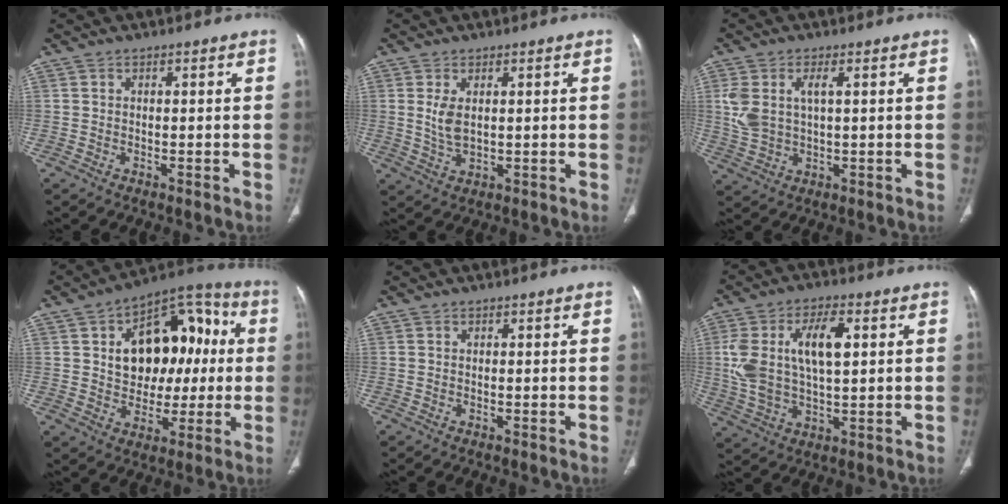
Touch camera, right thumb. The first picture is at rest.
{"total": 4.2, "force": [0.9, 2.2, 3.5], "torque": [-0.071, -0.010, 0.023]}
{"total": 7.7, "force": [1.8, 4.0, 6.4], "torque": [-0.146, 0.004, 0.044]}
{"total": 19.0, "force": [2.9, 12.8, 13.8], "torque": [-0.141, 0.035, 0.048]}
{"total": 0.0}
{"total": 14.2, "force": [3.0, 7.0, 12.0], "torque": [-0.237, 0.006, 0.062]}